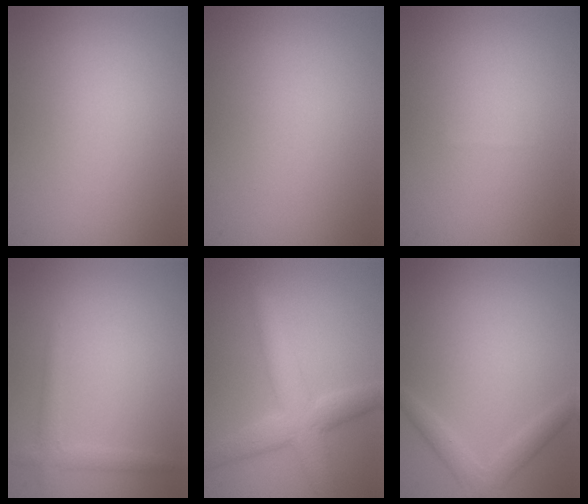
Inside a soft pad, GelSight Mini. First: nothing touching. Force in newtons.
{"total": 0.0}
{"total": 0.0}
{"total": 1.6, "press": 1.6, "slide": 0.1}
{"total": 5.2, "press": 5.2, "slide": 0.2}
{"total": 2.3, "press": 2.3, "slide": 0.2}